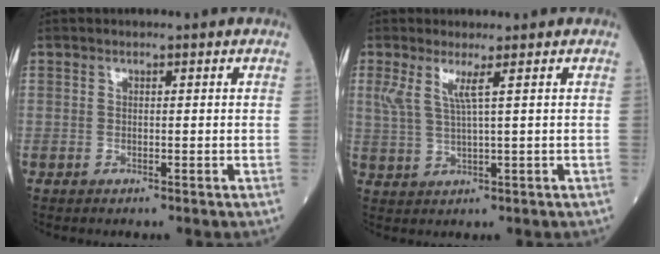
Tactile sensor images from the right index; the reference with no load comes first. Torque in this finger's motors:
{"motor_torque": [0.20, 0.21, 0.07, 0.07]}